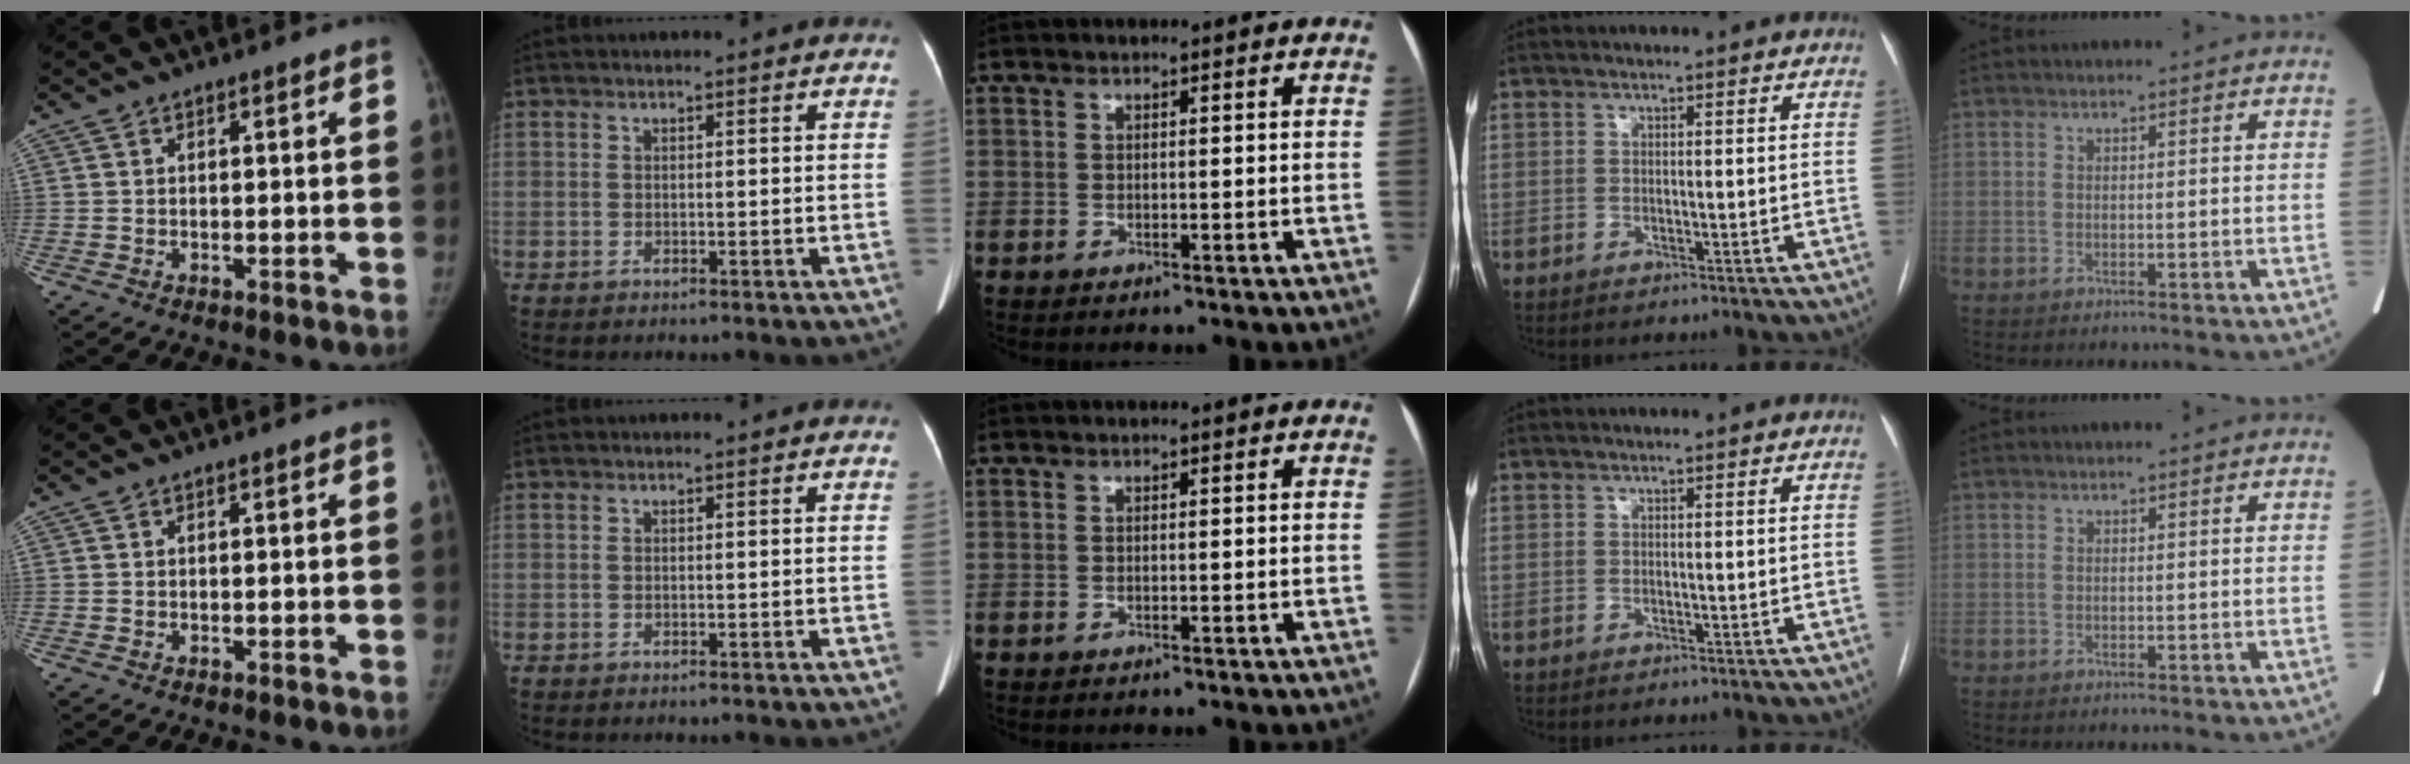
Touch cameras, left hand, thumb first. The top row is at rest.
{}